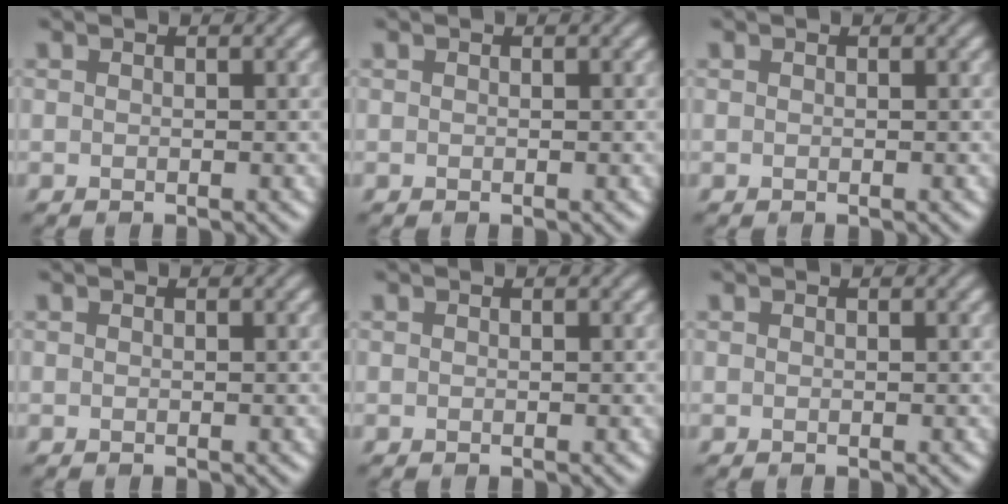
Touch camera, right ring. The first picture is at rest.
{"total": 0.0}
{"total": 0.0}
{"total": 0.0}
{"total": 0.0}
{"total": 0.0}